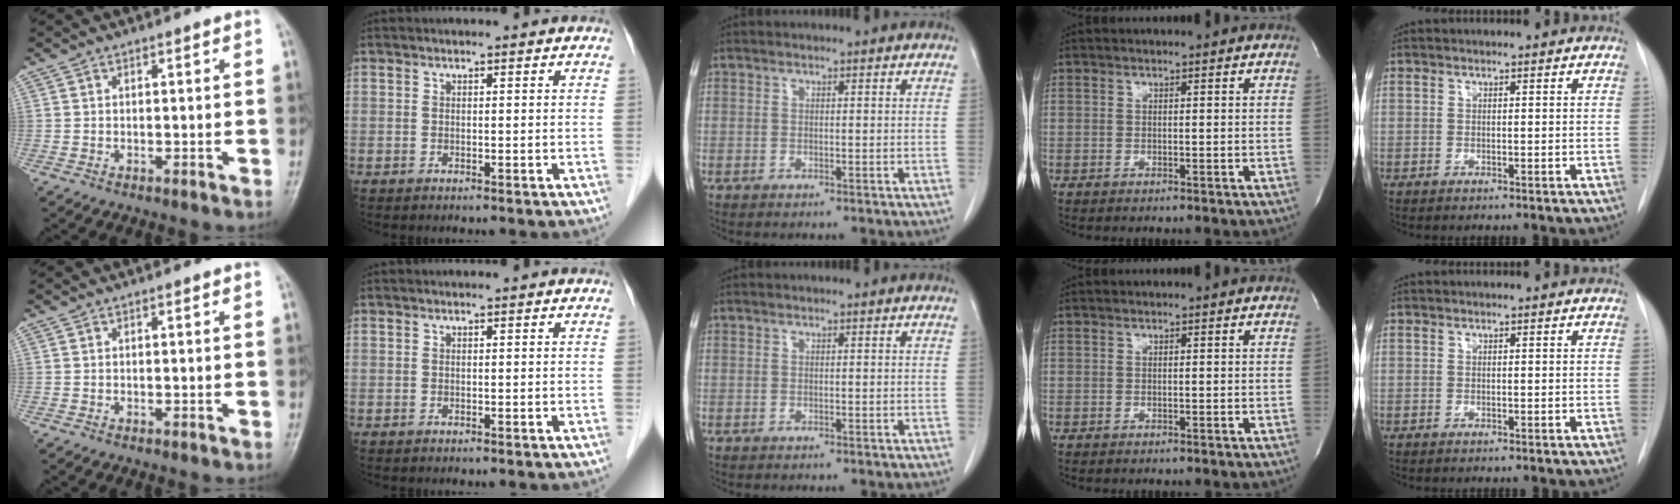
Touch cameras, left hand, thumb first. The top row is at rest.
{}